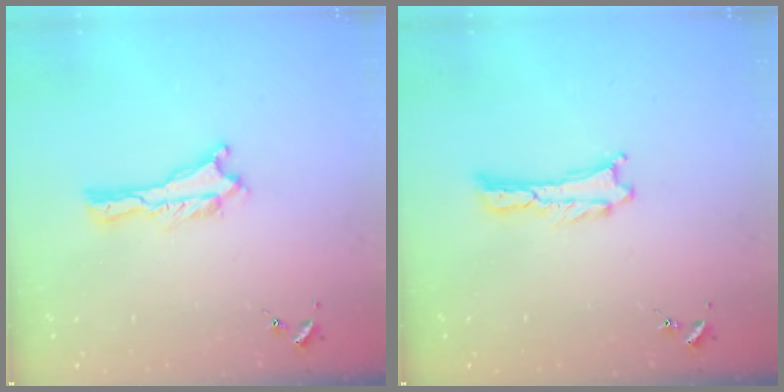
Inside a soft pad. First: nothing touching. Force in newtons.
{"total": 0.0}